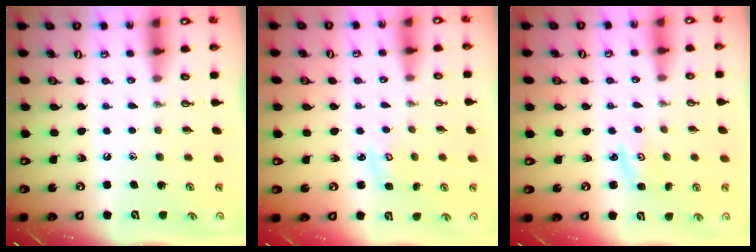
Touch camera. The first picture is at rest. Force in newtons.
{"total": 2.7, "press": 2.7, "slide": 0.3}
{"total": 2.3, "press": 2.3, "slide": 0.3}